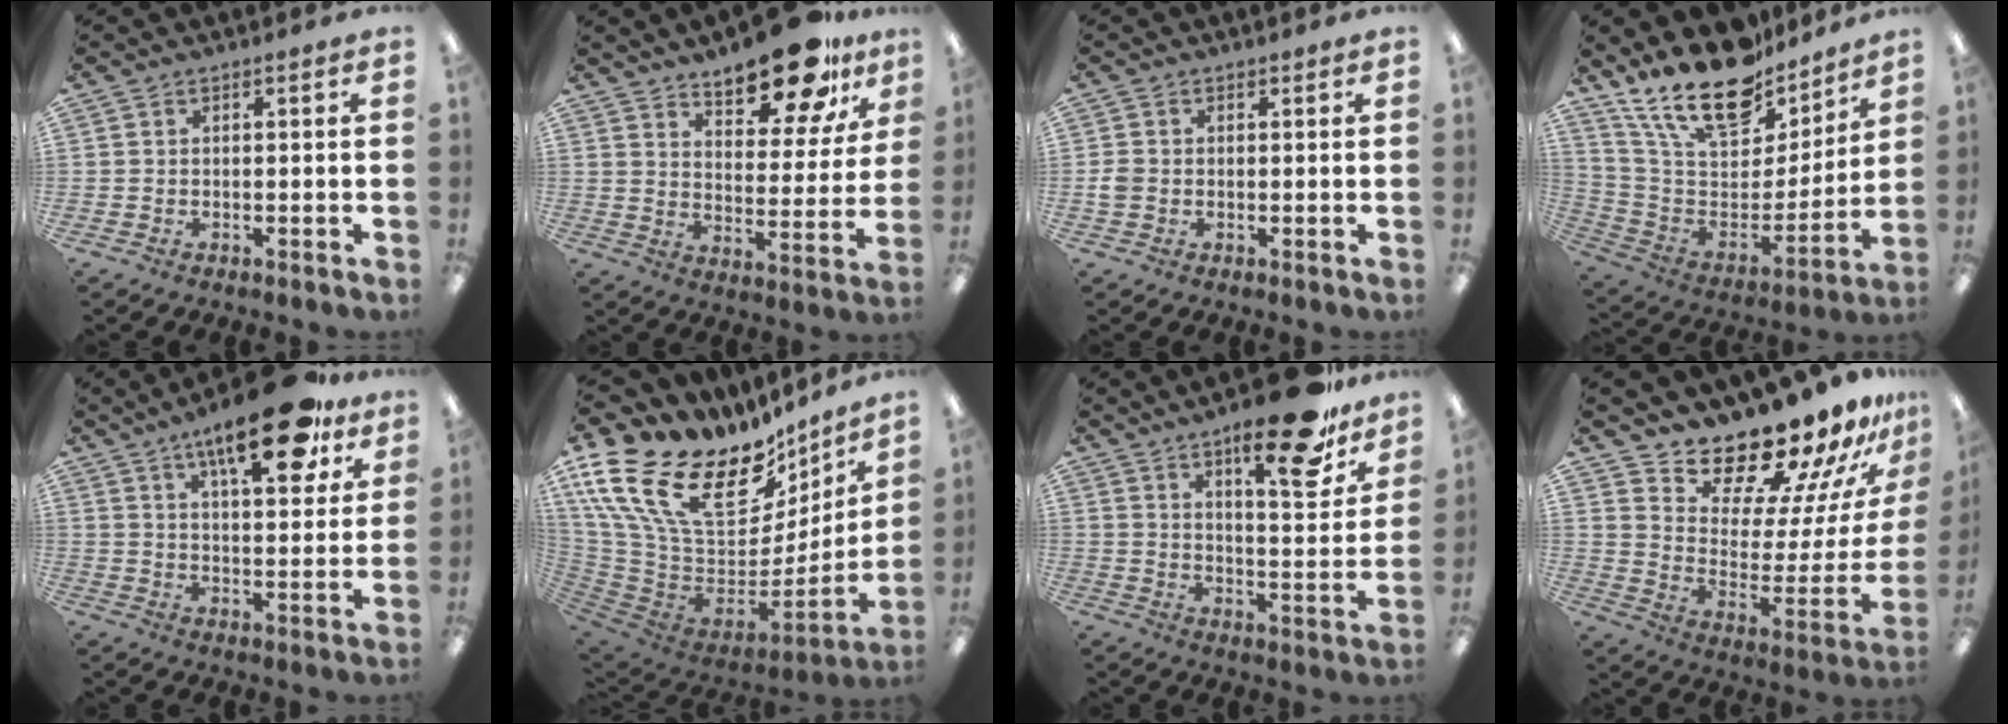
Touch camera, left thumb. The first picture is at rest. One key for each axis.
{"total": 16.9, "fx": 13.1, "fy": 6.2, "fz": 8.7, "tx": -0.122, "ty": -0.082, "tz": 0.221}
{"total": 2.5, "fx": -0.3, "fy": 2.3, "fz": 1.1, "tx": -0.017, "ty": 0.005, "tz": -0.004}
{"total": 22.4, "fx": 17.9, "fy": 8.8, "fz": 10.2, "tx": -0.200, "ty": -0.121, "tz": 0.319}
{"total": 18.3, "fx": 11.5, "fy": 6.2, "fz": 12.8, "tx": -0.182, "ty": -0.056, "tz": 0.177}
{"total": 26.7, "fx": 13.9, "fy": 14.9, "fz": 17.3, "tx": -0.313, "ty": -0.102, "tz": 0.276}
{"total": 18.9, "fx": 13.3, "fy": 5.2, "fz": 12.3, "tx": -0.175, "ty": -0.084, "tz": 0.209}
{"total": 17.5, "fx": 16.2, "fy": 3.9, "fz": 5.2, "tx": -0.083, "ty": -0.153, "tz": 0.265}